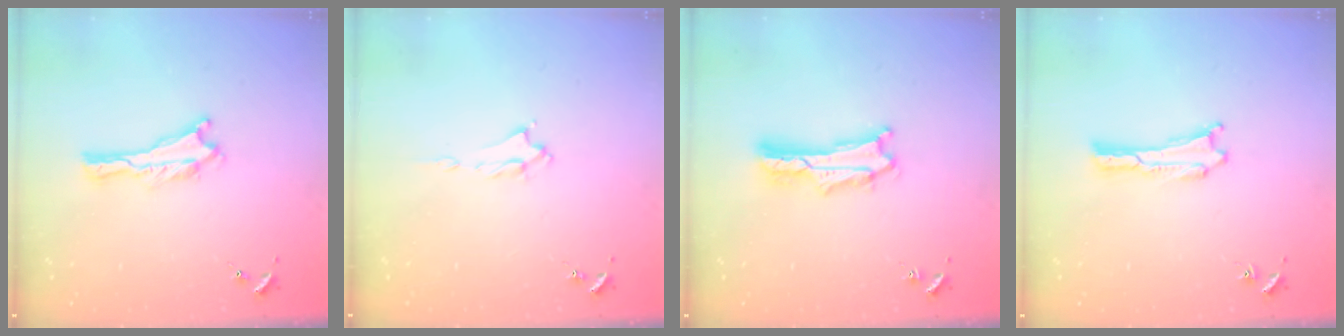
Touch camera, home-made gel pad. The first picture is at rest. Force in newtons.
{"total": 1.6, "press": 1.6, "slide": 0.2}
{"total": 2.7, "press": 2.7, "slide": 0.4}
{"total": 0.0}